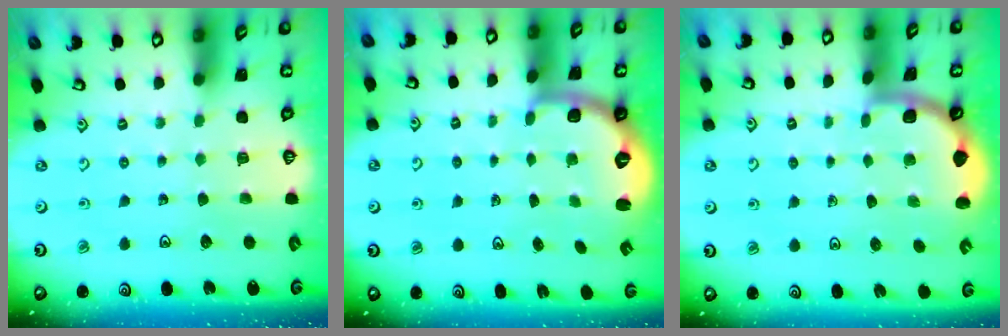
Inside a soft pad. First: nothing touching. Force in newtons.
{"total": 2.7, "press": 1.7, "slide": 2.1}
{"total": 1.8, "press": 1.7, "slide": 0.0}